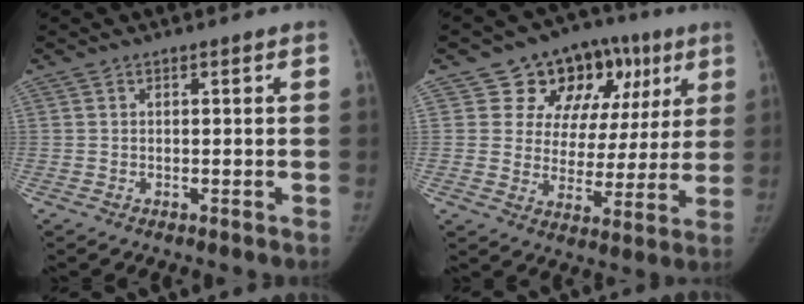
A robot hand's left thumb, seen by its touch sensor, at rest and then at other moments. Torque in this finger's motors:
{"motor_torque": [0.14, 0.46, 0.63, -0.77, 0.05]}